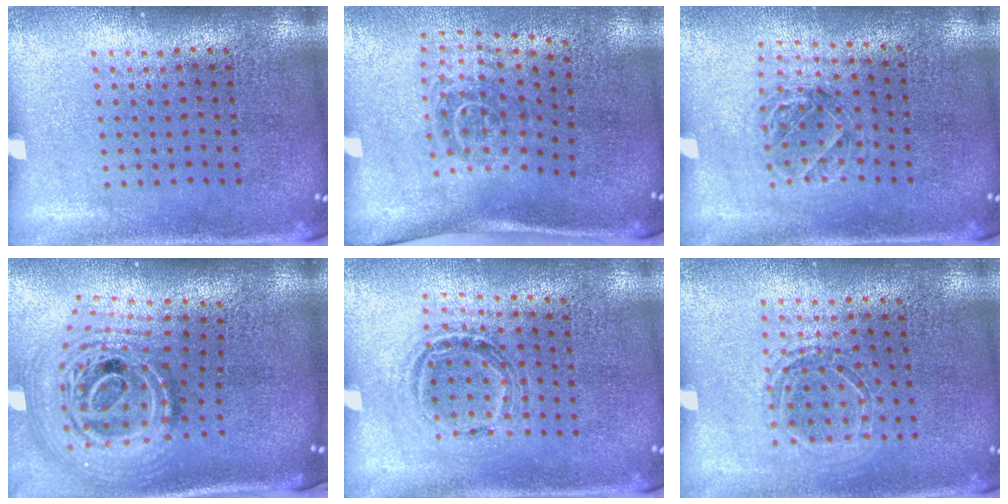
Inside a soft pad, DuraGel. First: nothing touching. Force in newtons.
{"total": 1.8, "press": 1.2, "slide": 1.4}
{"total": 1.1, "press": 1.1, "slide": 0.2}
{"total": 2.7, "press": 1.9, "slide": 2.0}
{"total": 1.0, "press": 0.9, "slide": 0.3}
{"total": 1.3, "press": 1.3, "slide": 0.5}